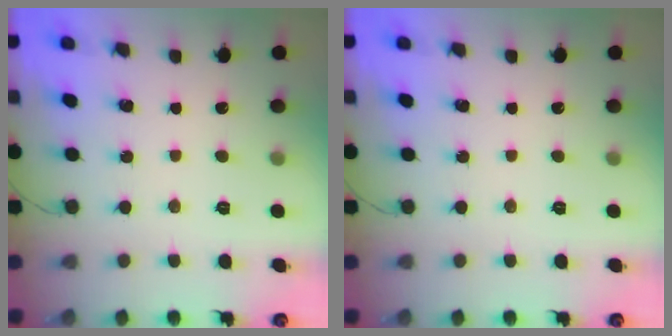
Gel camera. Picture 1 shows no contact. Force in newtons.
{"total": 0.0}